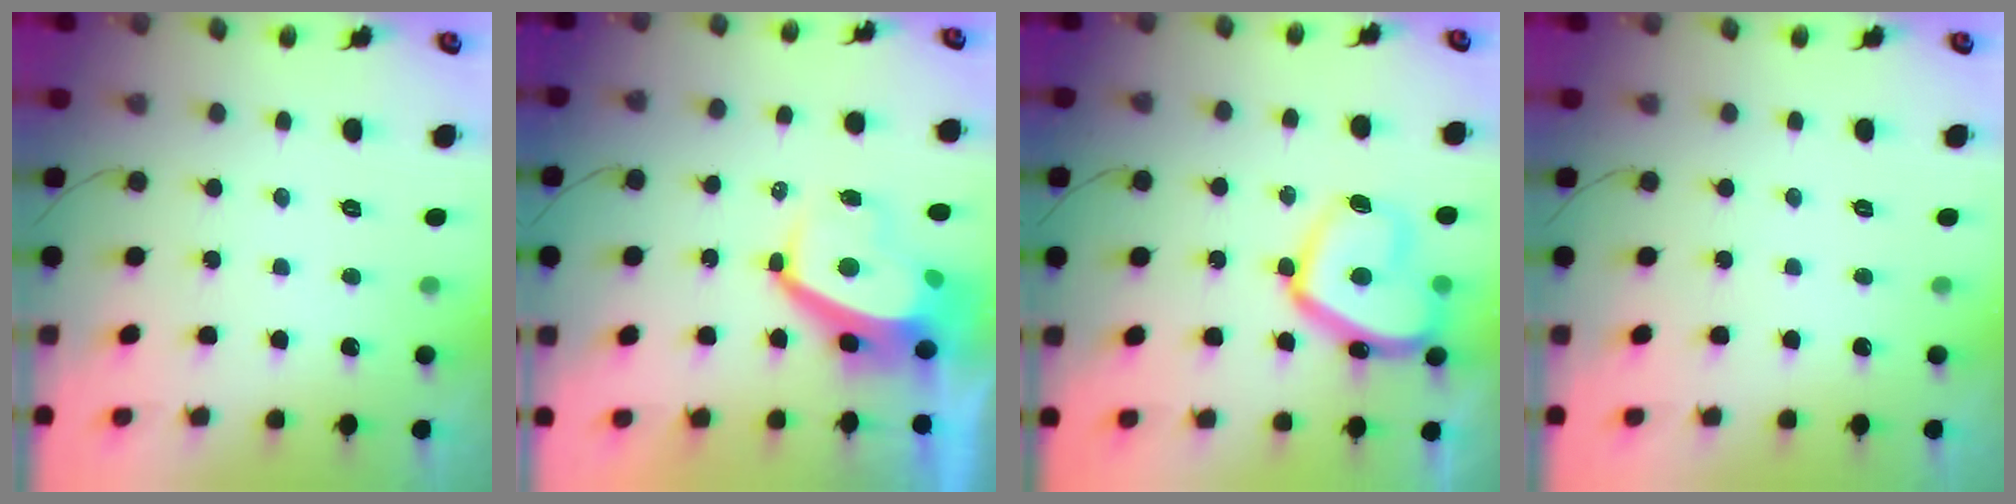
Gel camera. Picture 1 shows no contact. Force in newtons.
{"total": 6.7, "press": 6.7, "slide": 0.5}
{"total": 17.7, "press": 17.6, "slide": 1.5}
{"total": 0.0}